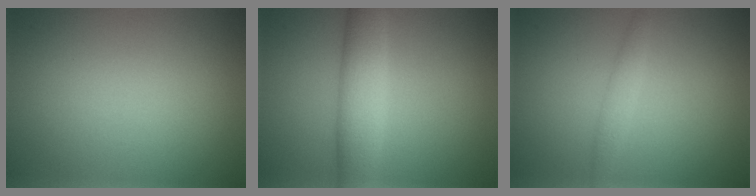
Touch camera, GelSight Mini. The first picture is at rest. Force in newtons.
{"total": 5.2, "press": 5.2, "slide": 0.1}
{"total": 1.5, "press": 1.5, "slide": 0.1}